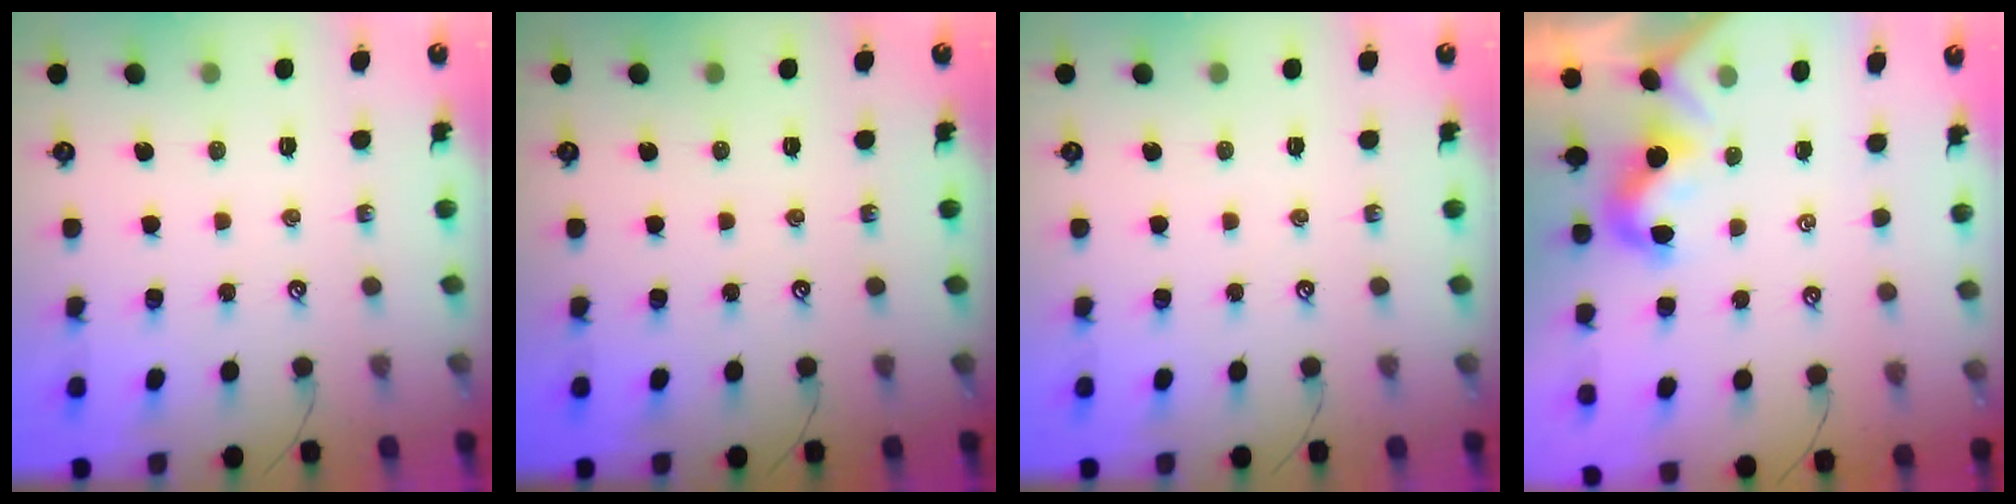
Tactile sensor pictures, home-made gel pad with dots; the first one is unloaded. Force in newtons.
{"total": 0.0}
{"total": 0.0}
{"total": 0.0}